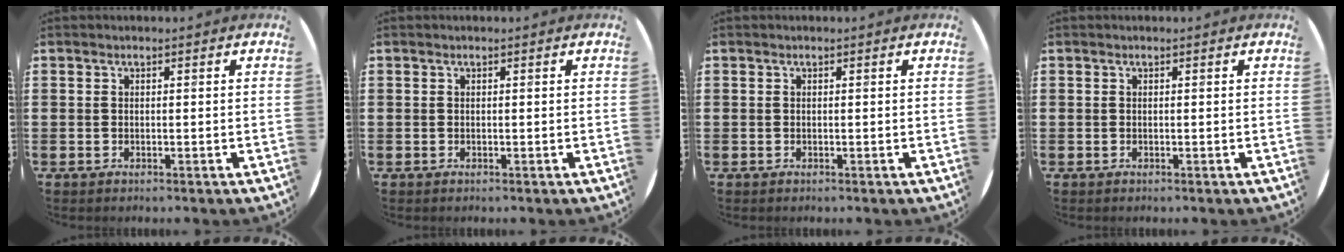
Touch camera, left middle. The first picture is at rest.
{"total": 0.0}
{"total": 0.0}
{"total": 0.0}